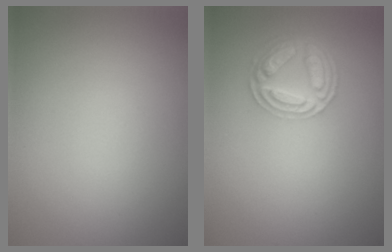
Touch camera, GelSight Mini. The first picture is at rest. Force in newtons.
{"total": 4.5, "press": 4.0, "slide": 2.1}